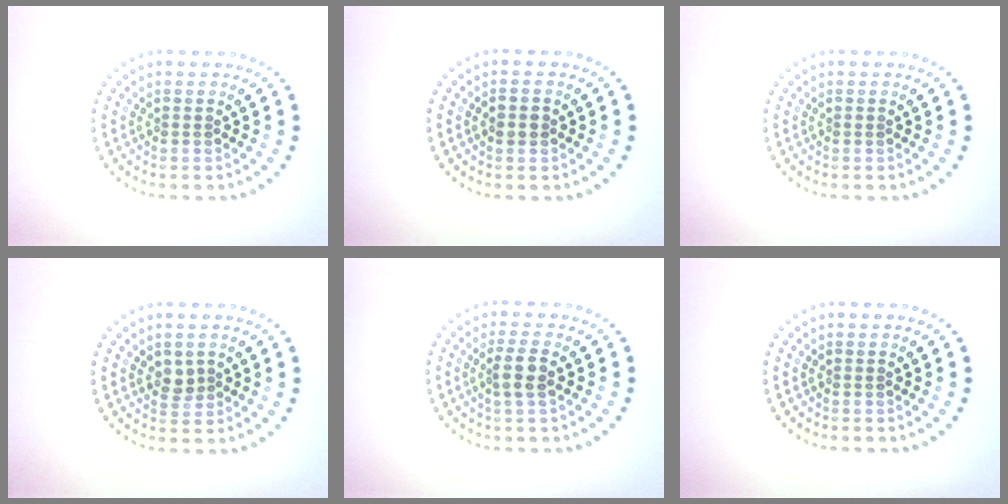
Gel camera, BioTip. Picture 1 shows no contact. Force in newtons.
{"total": 1.4, "press": 1.4, "slide": 0.1}
{"total": 0.0}
{"total": 1.5, "press": 1.4, "slide": 0.5}
{"total": 2.3, "press": 2.0, "slide": 1.0}
{"total": 0.0}